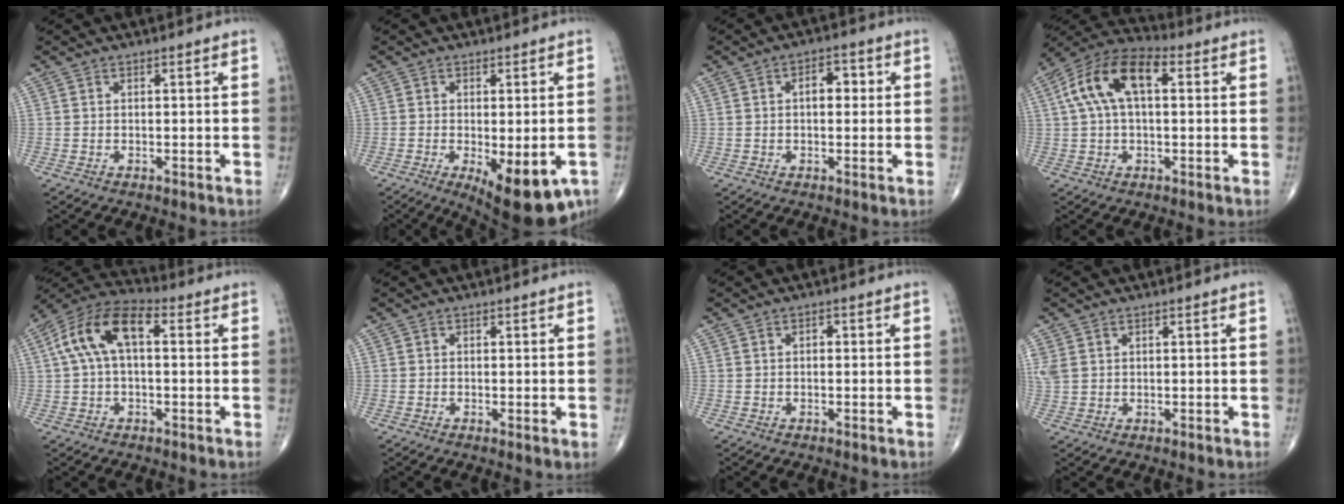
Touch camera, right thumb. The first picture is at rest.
{"total": 12.4, "force": [-5.1, 4.8, 10.2], "torque": [-0.124, -0.008, -0.064]}
{"total": 4.4, "force": [0.6, 2.5, 3.5], "torque": [-0.042, 0.012, 0.005]}
{"total": 13.5, "force": [3.1, 7.0, 11.2], "torque": [-0.219, 0.038, 0.048]}
{"total": 12.3, "force": [2.2, 6.3, 10.4], "torque": [-0.204, 0.041, 0.029]}
{"total": 1.0, "force": [-0.1, 0.3, 1.0], "torque": [-0.020, -0.004, -0.005]}
{"total": 0.9, "force": [0.1, 0.6, 0.7], "torque": [-0.009, 0.003, 0.000]}
{"total": 3.1, "force": [1.2, 2.3, 1.6], "torque": [-0.049, 0.006, 0.034]}